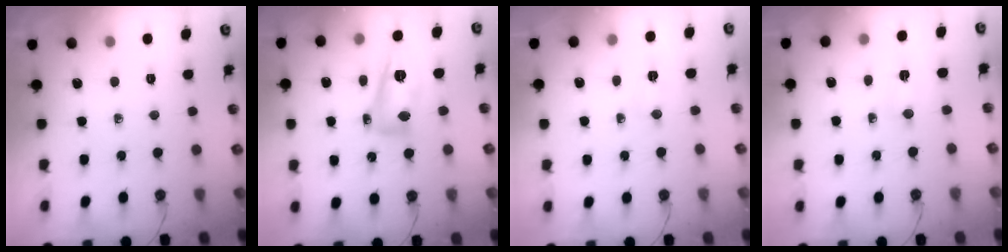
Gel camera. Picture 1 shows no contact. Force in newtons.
{"total": 13.8, "press": 13.7, "slide": 1.2}
{"total": 2.3, "press": 2.3, "slide": 0.3}
{"total": 2.0, "press": 1.5, "slide": 1.3}